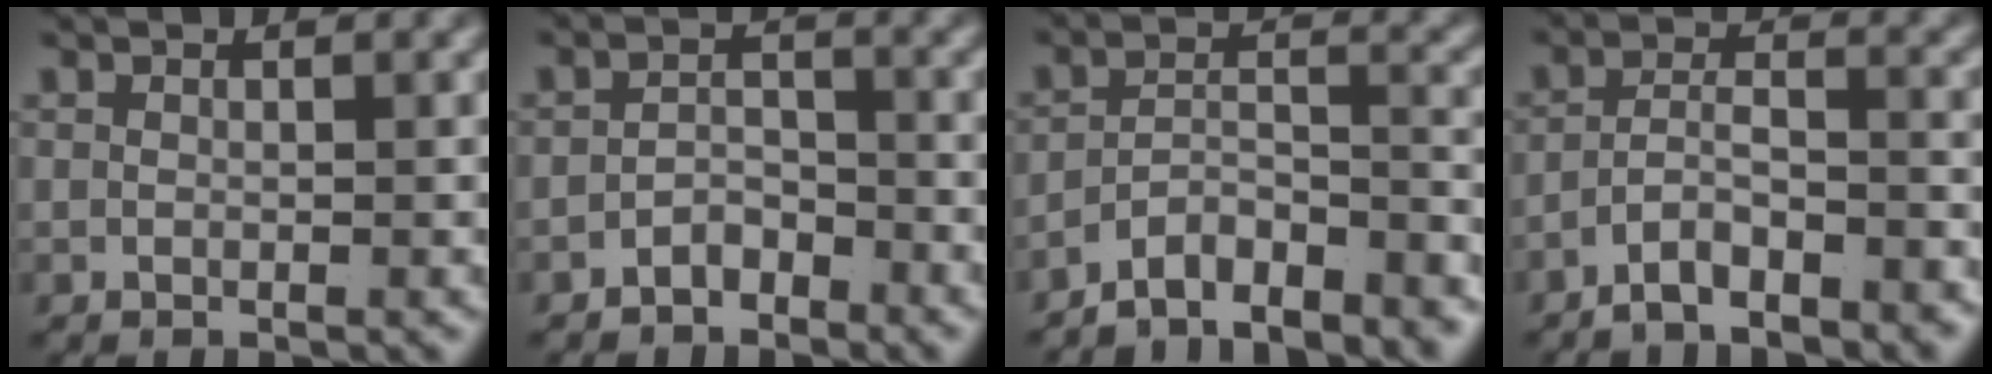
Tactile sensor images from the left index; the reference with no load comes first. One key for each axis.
{"total": 2.9, "fx": -2.6, "fy": 1.3, "fz": 0.5, "tx": 0.000, "ty": -0.012, "tz": -0.043}
{"total": 8.6, "fx": -7.4, "fy": 3.1, "fz": 3.1, "tx": -0.051, "ty": -0.031, "tz": -0.115}
{"total": 5.1, "fx": -4.1, "fy": 2.1, "fz": 2.2, "tx": -0.049, "ty": -0.020, "tz": -0.068}